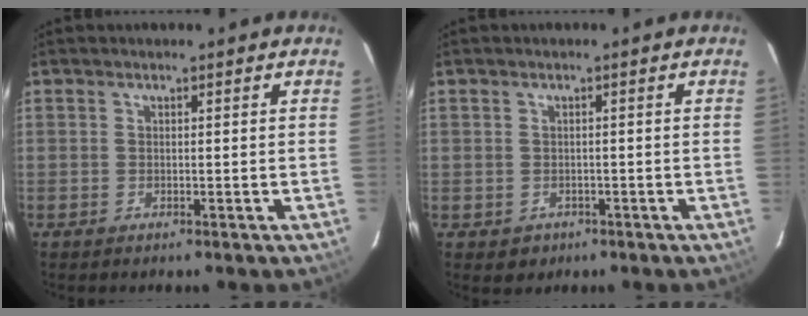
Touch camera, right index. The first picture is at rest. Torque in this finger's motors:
{"motor_torque": [-0.37, -0.03, -0.56, -0.20]}